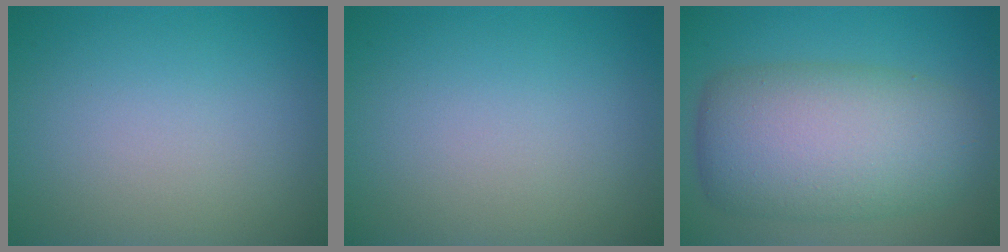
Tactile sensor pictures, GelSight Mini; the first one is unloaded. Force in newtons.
{"total": 0.0}
{"total": 9.7, "press": 9.7, "slide": 0.5}